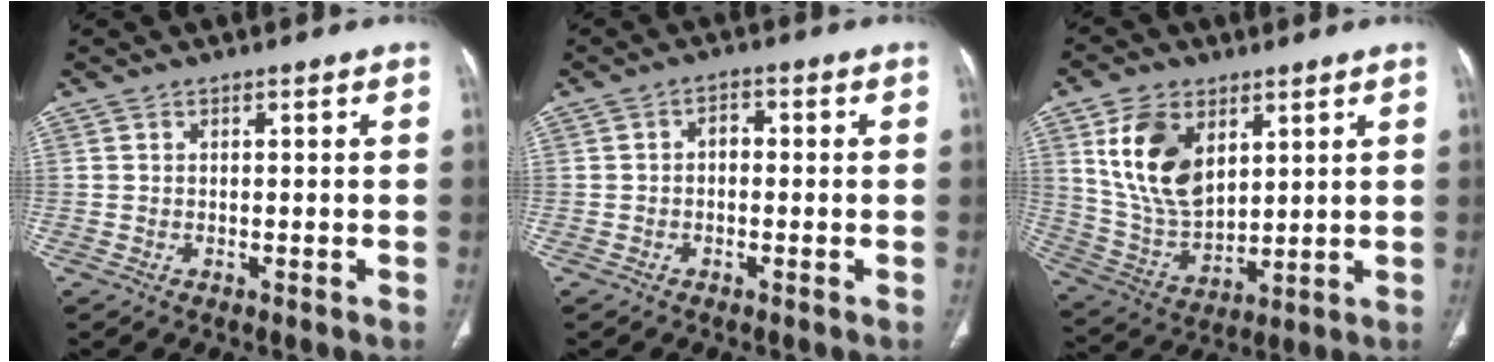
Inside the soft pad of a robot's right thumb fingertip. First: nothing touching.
{"total": 2.4, "force": [-0.3, 1.7, 1.7], "torque": [-0.018, 0.012, -0.012]}
{"total": 14.9, "force": [5.7, 9.3, 10.1], "torque": [-0.169, -0.027, 0.126]}